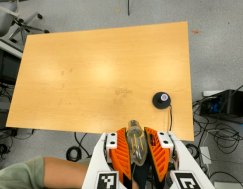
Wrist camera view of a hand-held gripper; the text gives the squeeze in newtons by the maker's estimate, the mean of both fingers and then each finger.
{"total": 21.1, "left": 23.0, "right": 19.3}